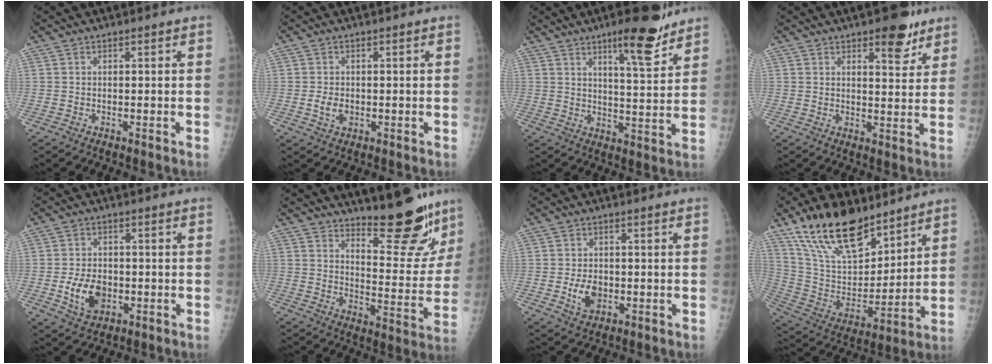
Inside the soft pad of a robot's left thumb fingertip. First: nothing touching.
{"total": 2.7, "force": [-0.2, 1.9, 1.8], "torque": [-0.029, -0.002, -0.001]}
{"total": 10.8, "force": [7.4, 2.2, 7.5], "torque": [-0.095, -0.050, 0.110]}
{"total": 7.3, "force": [4.8, 2.8, 4.7], "torque": [-0.041, -0.028, 0.063]}
{"total": 7.6, "force": [-1.7, 5.3, 5.2], "torque": [-0.075, 0.002, -0.022]}
{"total": 15.3, "force": [12.5, 3.7, 7.9], "torque": [-0.071, -0.116, 0.178]}
{"total": 4.8, "force": [-0.9, 3.3, 3.3], "torque": [-0.050, -0.001, -0.009]}
{"total": 21.4, "force": [15.1, 9.4, 12.0], "torque": [-0.178, -0.063, 0.283]}